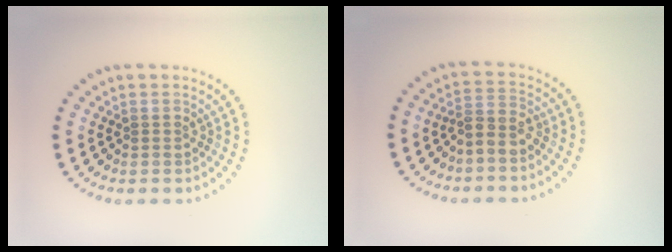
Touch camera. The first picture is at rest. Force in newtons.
{"total": 2.4, "press": 1.9, "slide": 1.5}